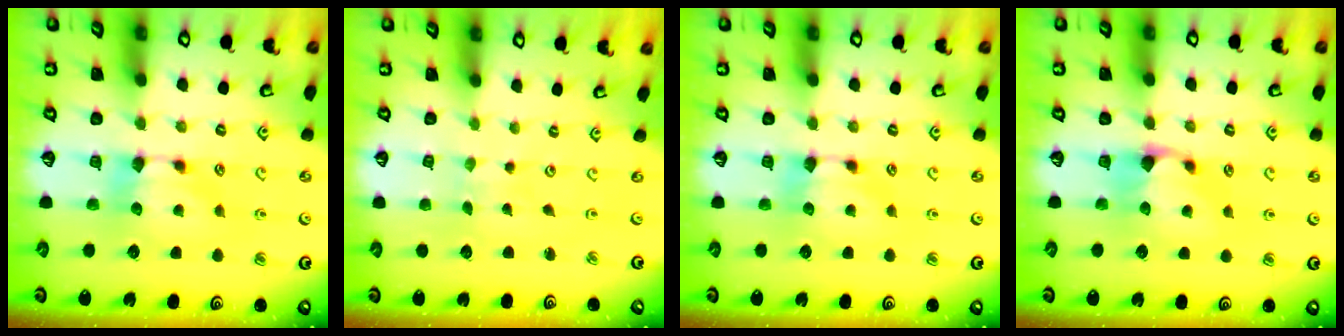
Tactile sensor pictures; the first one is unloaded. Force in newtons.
{"total": 5.7, "press": 5.7, "slide": 0.2}
{"total": 0.0}
{"total": 1.0, "press": 0.1, "slide": 1.0}